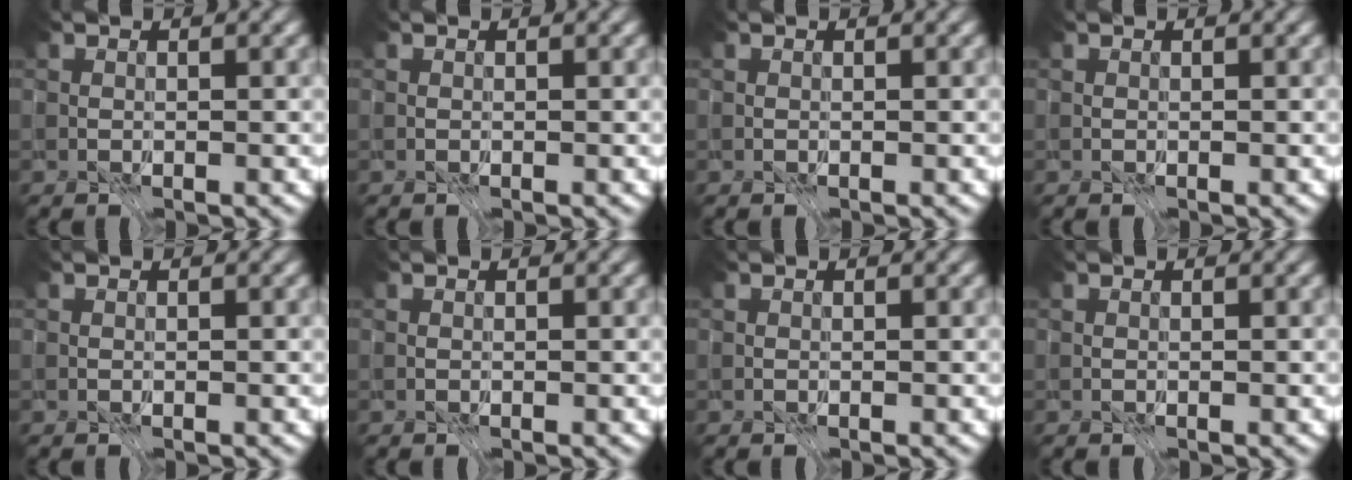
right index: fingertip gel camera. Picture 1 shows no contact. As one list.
[{"total": 0.0}, {"total": 0.0}, {"total": 0.0}, {"total": 0.0}, {"total": 0.0}, {"total": 0.0}, {"total": 0.0}]